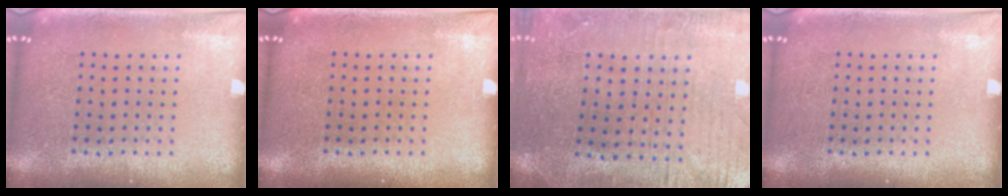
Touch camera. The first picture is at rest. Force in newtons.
{"total": 0.0}
{"total": 0.9, "press": 0.7, "slide": 0.6}
{"total": 0.0}